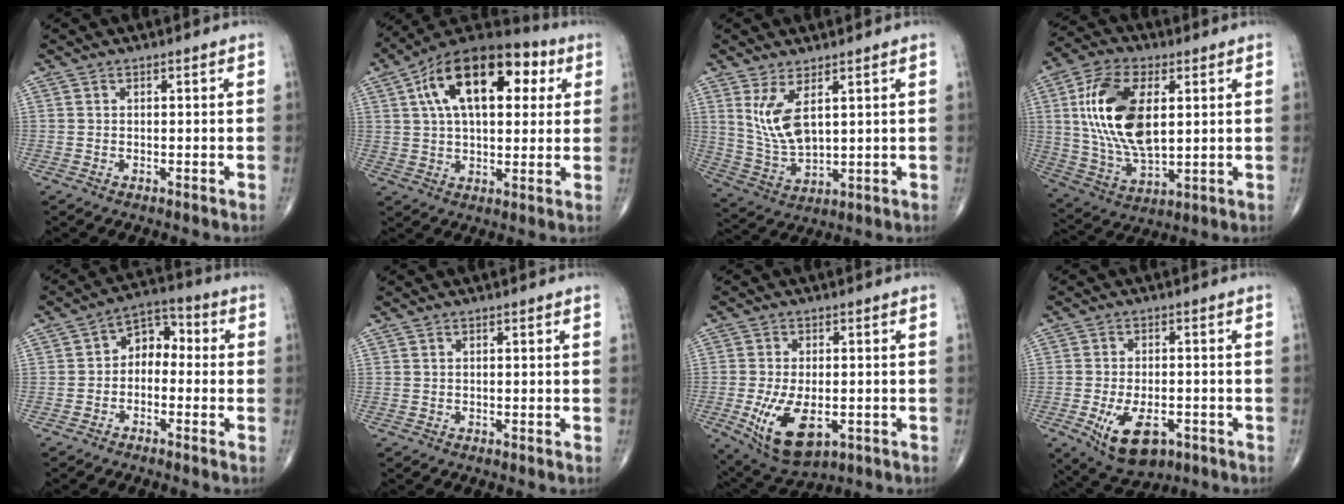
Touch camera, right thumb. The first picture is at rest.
{"total": 20.7, "force": [6.5, 11.0, 16.3], "torque": [-0.240, 0.017, 0.095]}
{"total": 8.5, "force": [3.2, 3.5, 7.0], "torque": [-0.141, -0.028, 0.079]}
{"total": 18.0, "force": [3.5, 9.3, 15.0], "torque": [-0.288, -0.013, 0.068]}
{"total": 6.4, "force": [-1.0, 4.7, 4.2], "torque": [-0.038, 0.035, -0.037]}
{"total": 0.0}
{"total": 11.5, "force": [-3.2, 6.0, 9.3], "torque": [-0.165, -0.009, -0.040]}
{"total": 10.1, "force": [-4.1, 5.3, 7.5], "torque": [-0.122, 0.005, -0.055]}